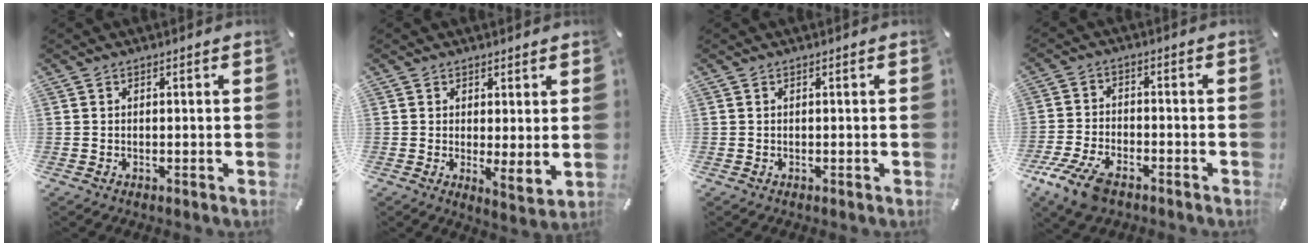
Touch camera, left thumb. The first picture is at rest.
{"total": 3.3, "force": [1.8, 1.3, 2.4], "torque": [-0.031, -0.021, 0.033]}
{"total": 0.0}
{"total": 9.1, "force": [-6.0, 4.4, 5.3], "torque": [-0.124, 0.019, -0.116]}